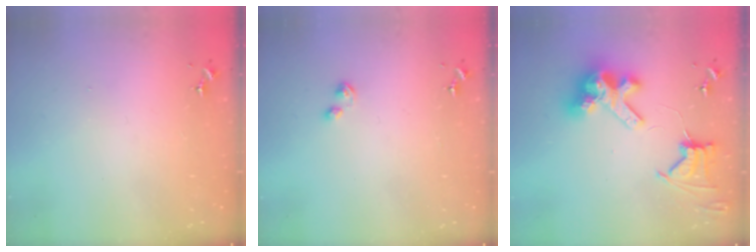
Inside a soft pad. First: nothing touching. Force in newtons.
{"total": 2.9, "press": 2.9, "slide": 0.5}
{"total": 14.2, "press": 14.1, "slide": 1.6}